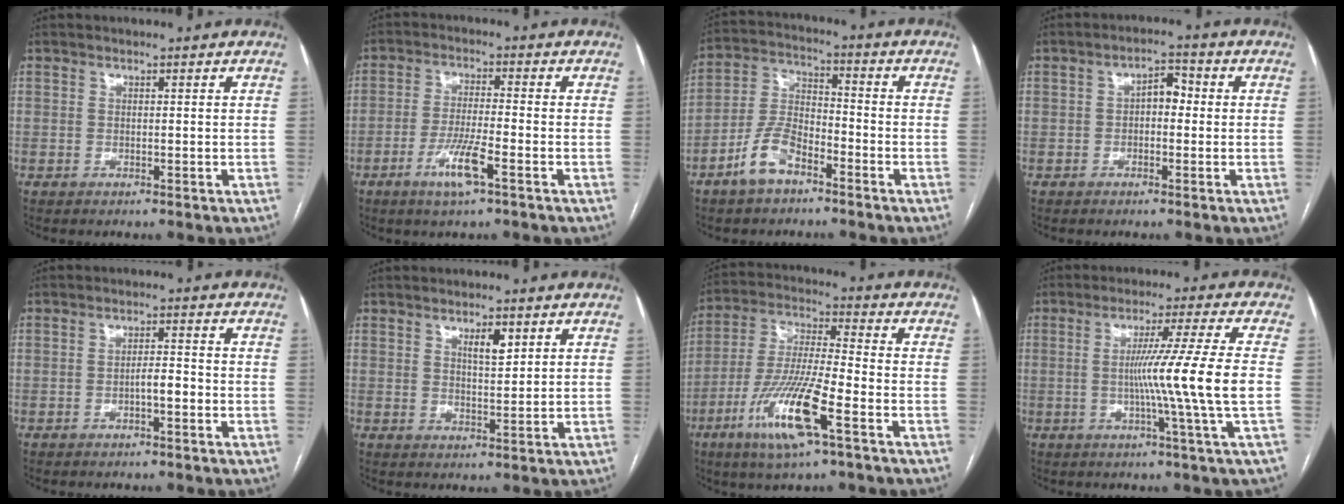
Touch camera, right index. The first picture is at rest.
{"total": 6.5, "force": [-3.3, 0.3, 5.7], "torque": [-0.109, -0.010, -0.061]}
{"total": 8.1, "force": [-5.1, 3.4, 5.4], "torque": [-0.123, 0.010, -0.101]}
{"total": 3.6, "force": [0.0, 2.0, 3.0], "torque": [-0.044, 0.021, -0.004]}
{"total": 2.7, "force": [-1.0, 0.6, 2.4], "torque": [-0.037, 0.004, -0.017]}
{"total": 3.3, "force": [1.7, 1.0, 2.6], "torque": [-0.045, -0.001, 0.030]}
{"total": 14.0, "force": [-6.4, 1.1, 12.4], "torque": [-0.254, -0.017, -0.120]}
{"total": 10.9, "force": [-1.2, -3.2, 10.3], "torque": [-0.169, -0.012, -0.016]}